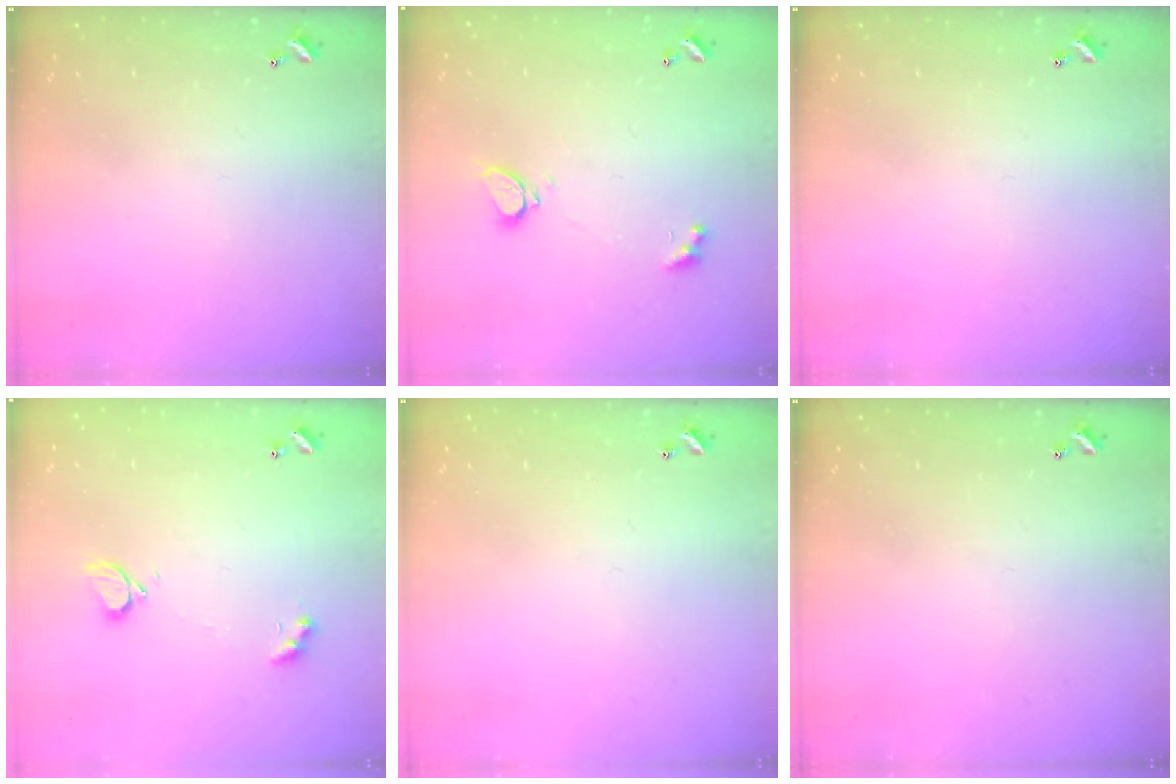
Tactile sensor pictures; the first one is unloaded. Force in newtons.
{"total": 2.3, "press": 2.2, "slide": 0.7}
{"total": 0.0}
{"total": 2.9, "press": 2.9, "slide": 0.6}
{"total": 0.0}
{"total": 0.0}